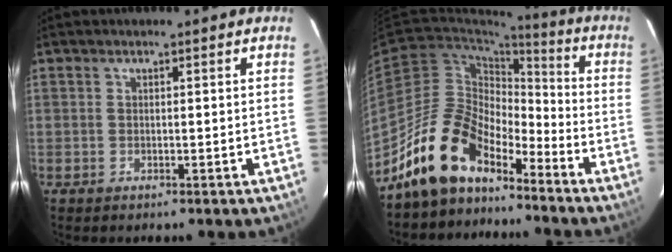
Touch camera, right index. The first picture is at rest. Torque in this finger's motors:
{"motor_torque": [1.08, -1.05, 1.05, 0.21]}